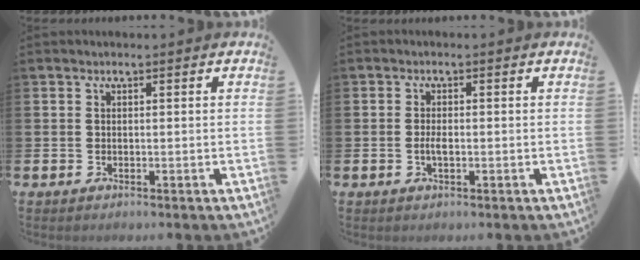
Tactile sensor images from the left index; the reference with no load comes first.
{"total": 1.6, "force": [-0.3, 0.6, 1.5], "torque": [-0.024, -0.001, -0.007]}